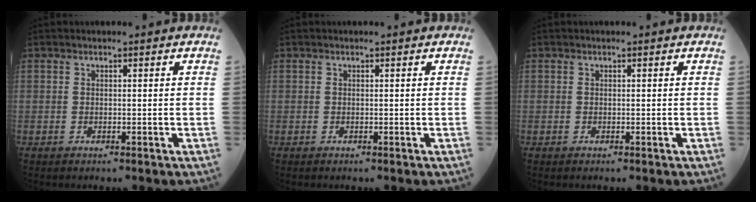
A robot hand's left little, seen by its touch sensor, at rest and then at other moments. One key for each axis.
{"total": 0.0}
{"total": 0.0}